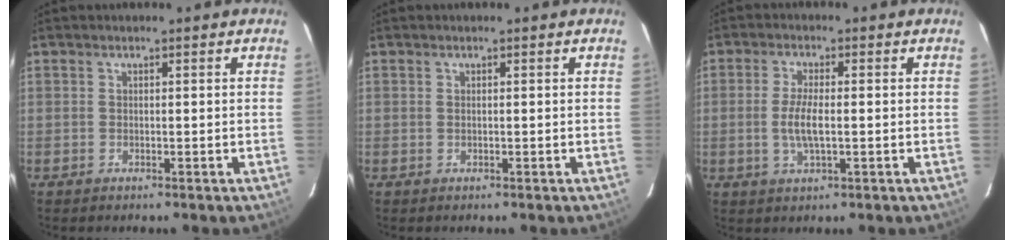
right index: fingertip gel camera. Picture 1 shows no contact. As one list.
[{"total": 0.0}, {"total": 4.8, "force": [-0.6, 1.3, 4.6], "torque": [-0.091, -0.005, -0.010]}]